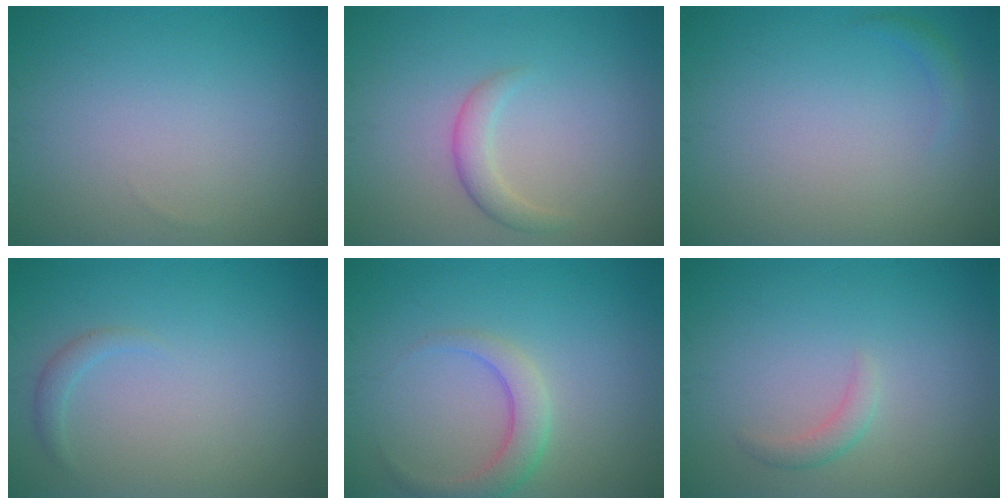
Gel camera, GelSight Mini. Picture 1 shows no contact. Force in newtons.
{"total": 2.5, "press": 2.5, "slide": 0.1}
{"total": 0.8, "press": 0.8, "slide": 0.1}
{"total": 1.0, "press": 1.0, "slide": 0.1}
{"total": 2.9, "press": 2.9, "slide": 0.1}
{"total": 1.3, "press": 1.3, "slide": 0.1}